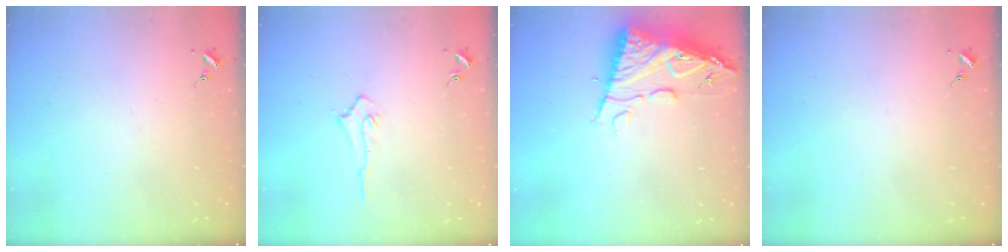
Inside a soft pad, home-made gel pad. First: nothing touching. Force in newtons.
{"total": 4.1, "press": 4.0, "slide": 0.6}
{"total": 14.0, "press": 13.9, "slide": 1.4}
{"total": 0.0}